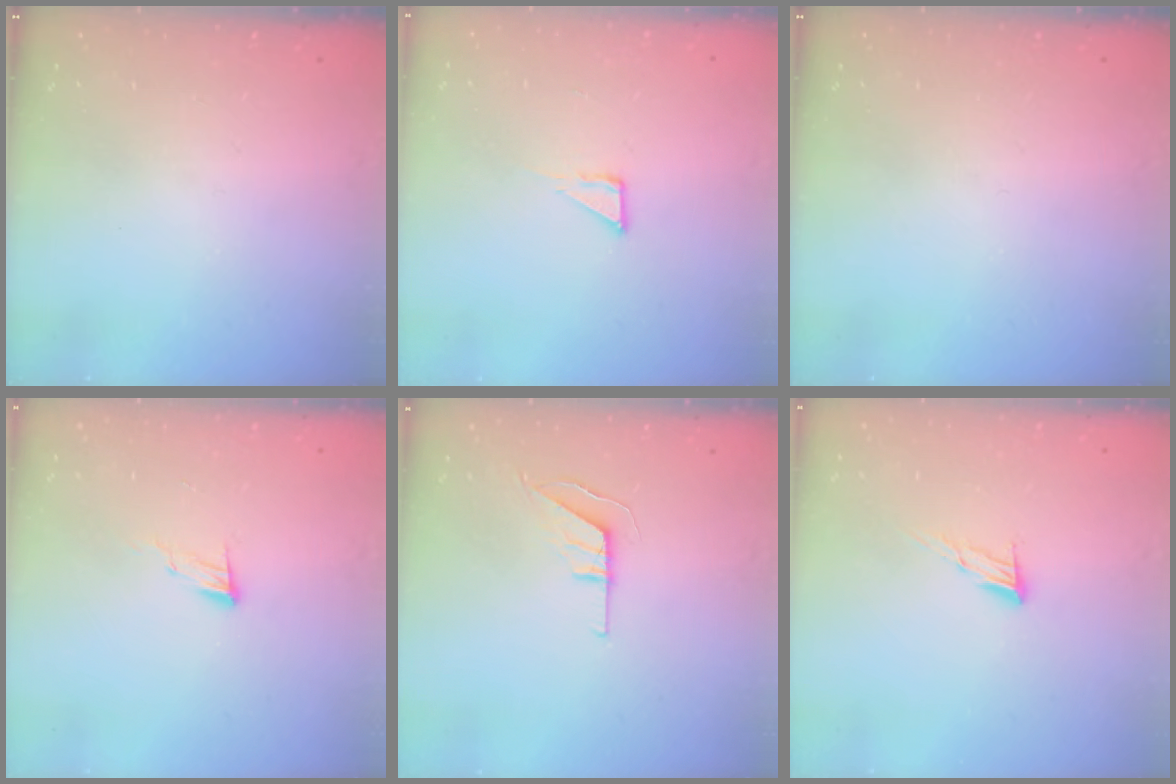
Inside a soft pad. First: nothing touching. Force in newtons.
{"total": 3.6, "press": 3.6, "slide": 0.3}
{"total": 0.0}
{"total": 6.2, "press": 6.2, "slide": 0.6}
{"total": 5.5, "press": 5.5, "slide": 0.4}
{"total": 7.2, "press": 7.1, "slide": 1.2}